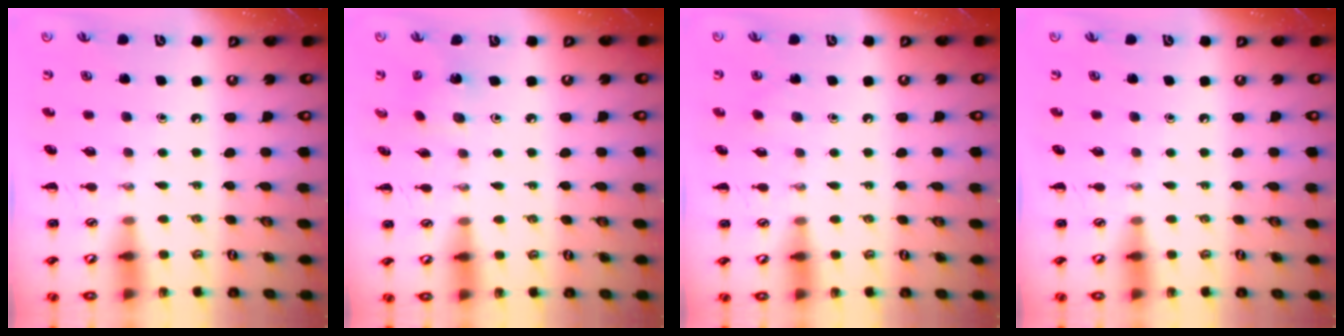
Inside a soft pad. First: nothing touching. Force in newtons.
{"total": 1.6, "press": 1.4, "slide": 0.6}
{"total": 3.7, "press": 3.5, "slide": 1.0}
{"total": 0.0}